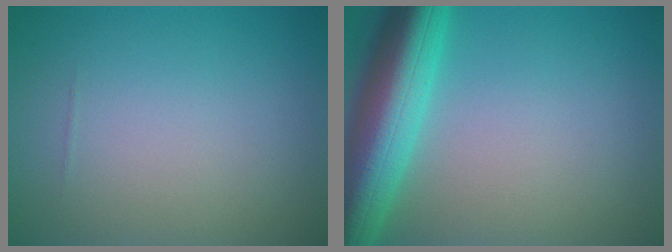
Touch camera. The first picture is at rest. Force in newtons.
{"total": 9.4, "press": 9.4, "slide": 0.5}